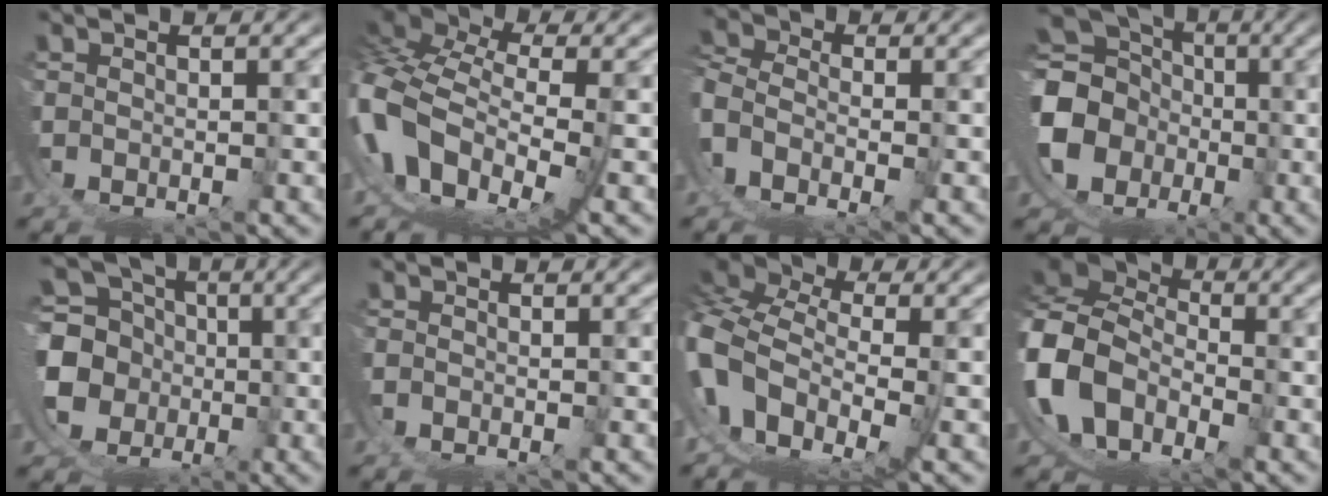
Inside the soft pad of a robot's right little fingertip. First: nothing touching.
{"total": 6.4, "force": [0.3, 3.7, 5.2], "torque": [-0.132, -0.016, 0.009]}
{"total": 3.7, "force": [-1.1, 2.8, 2.2], "torque": [-0.072, -0.026, -0.010]}
{"total": 12.9, "force": [0.9, 11.9, 4.9], "torque": [-0.128, -0.032, 0.008]}
{"total": 14.9, "force": [1.0, 14.2, 4.4], "torque": [-0.132, -0.055, 0.012]}
{"total": 0.7, "force": [-0.4, 0.2, 0.5], "torque": [-0.009, -0.007, -0.004]}
{"total": 7.7, "force": [1.1, 5.2, 5.5], "torque": [-0.136, -0.017, 0.018]}
{"total": 13.8, "force": [0.5, 12.1, 6.7], "torque": [-0.204, -0.033, 0.000]}